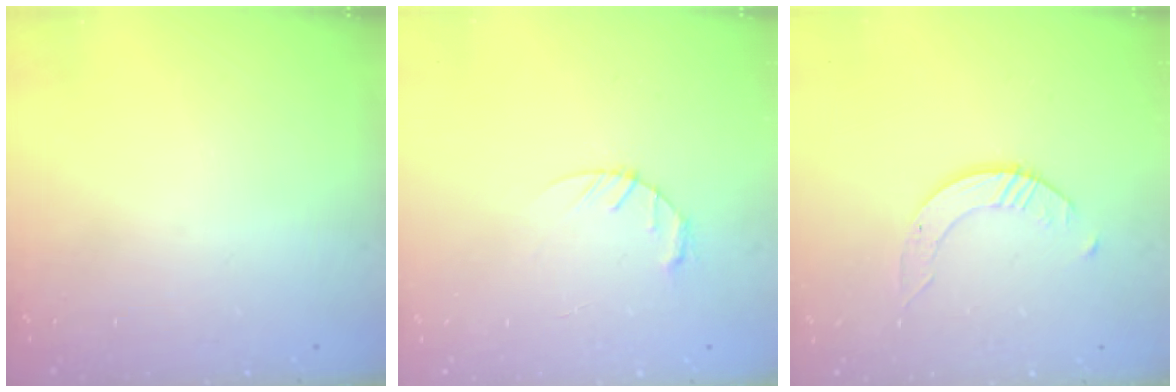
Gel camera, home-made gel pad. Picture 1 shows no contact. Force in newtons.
{"total": 3.0, "press": 3.0, "slide": 0.5}
{"total": 2.4, "press": 2.4, "slide": 0.3}